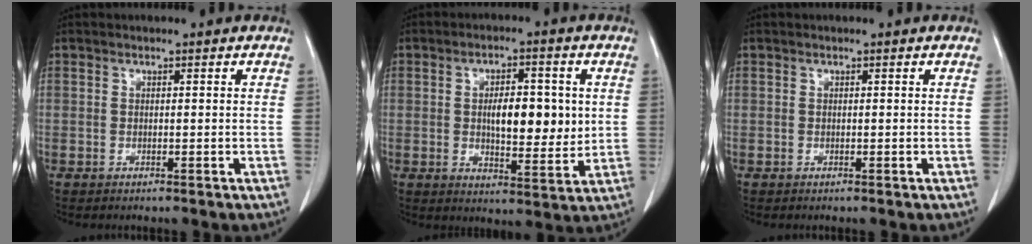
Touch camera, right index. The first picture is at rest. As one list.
[{"total": 9.1, "force": [1.0, 3.4, 8.4], "torque": [-0.131, 0.001, 0.019]}, {"total": 0.0}]